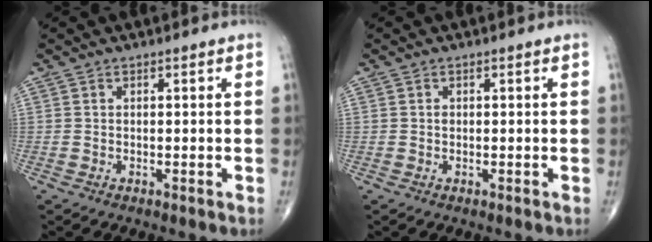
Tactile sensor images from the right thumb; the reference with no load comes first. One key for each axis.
{"total": 0.5, "fx": 0.1, "fy": 0.4, "fz": 0.3, "tx": -0.006, "ty": 0.000, "tz": 0.002}